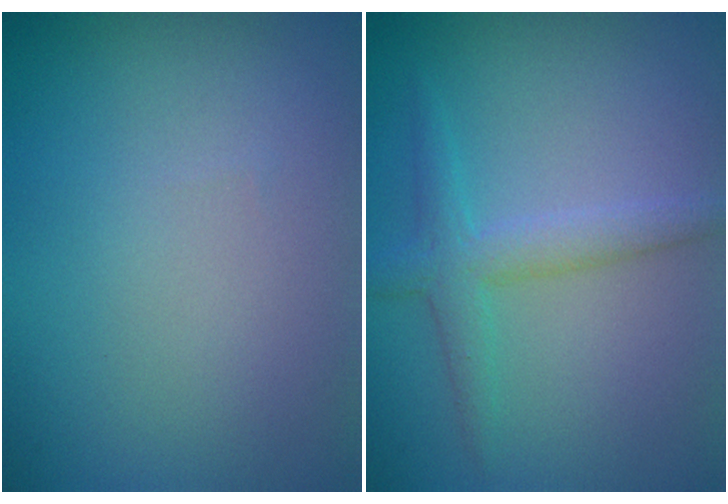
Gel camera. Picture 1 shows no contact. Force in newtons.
{"total": 2.7, "press": 2.7, "slide": 0.2}